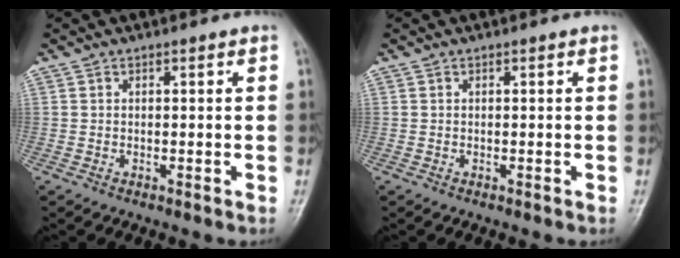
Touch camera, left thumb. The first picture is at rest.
{"total": 0.0}